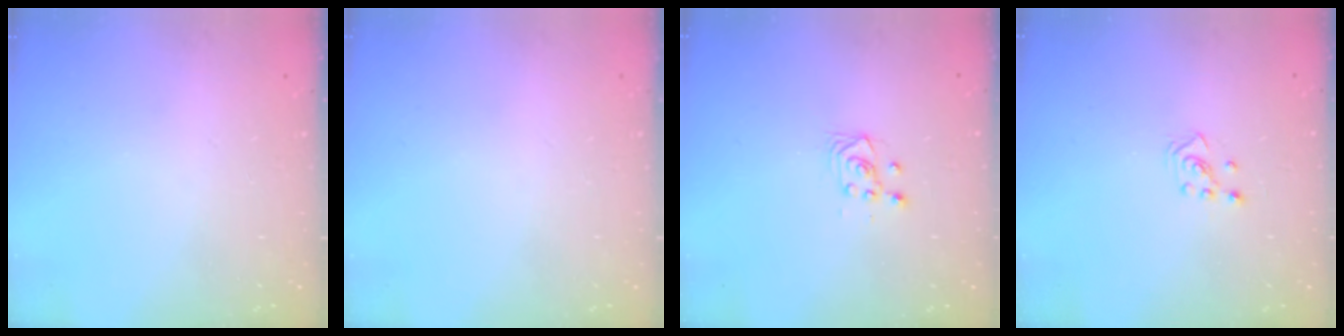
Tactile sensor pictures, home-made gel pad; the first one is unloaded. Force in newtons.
{"total": 0.0}
{"total": 4.2, "press": 3.9, "slide": 1.7}
{"total": 2.3, "press": 2.2, "slide": 0.8}